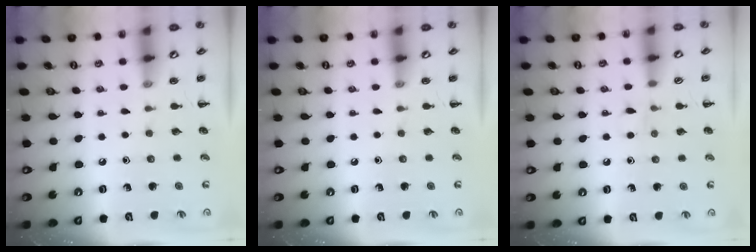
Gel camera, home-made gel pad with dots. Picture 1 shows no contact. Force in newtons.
{"total": 0.0}
{"total": 3.9, "press": 3.6, "slide": 1.4}